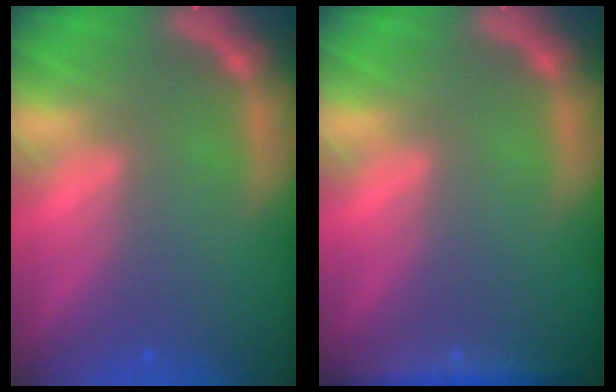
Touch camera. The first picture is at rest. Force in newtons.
{"total": 2.9}